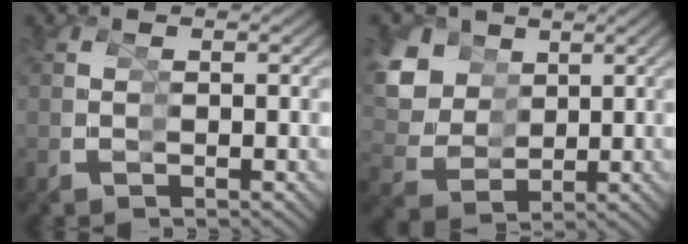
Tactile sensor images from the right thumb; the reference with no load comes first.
{"total": 8.7, "force": [3.9, 7.1, 3.0], "torque": [-0.102, 0.001, 0.062]}